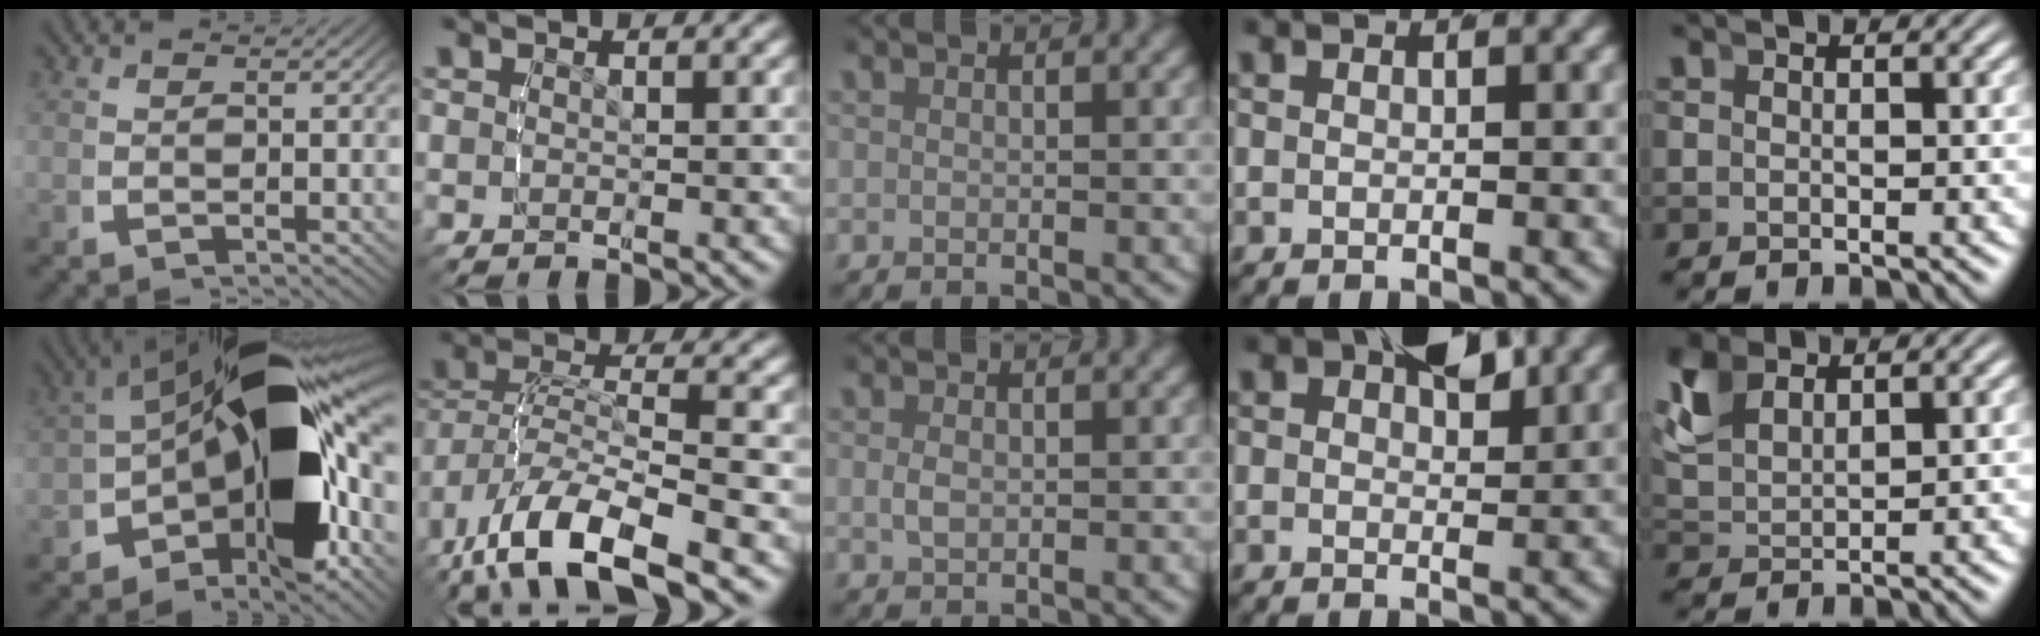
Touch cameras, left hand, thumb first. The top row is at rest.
{"thumb": {"total": 20.9, "force": [-1.8, 10.9, 17.8], "torque": [-0.240, -0.022, -0.027]}, "index": {"total": 5.7, "force": [-3.0, 2.3, 4.2], "torque": [-0.092, -0.013, -0.037]}, "middle": {"total": 1.1, "force": [0.0, 0.7, 0.9], "torque": [-0.021, -0.003, 0.005]}, "ring": {"total": 3.6, "force": [1.6, 1.8, 2.7], "torque": [-0.038, -0.009, 0.030]}, "little": {"total": 3.8, "force": [2.4, 2.1, 2.0], "torque": [-0.063, -0.002, 0.054]}}